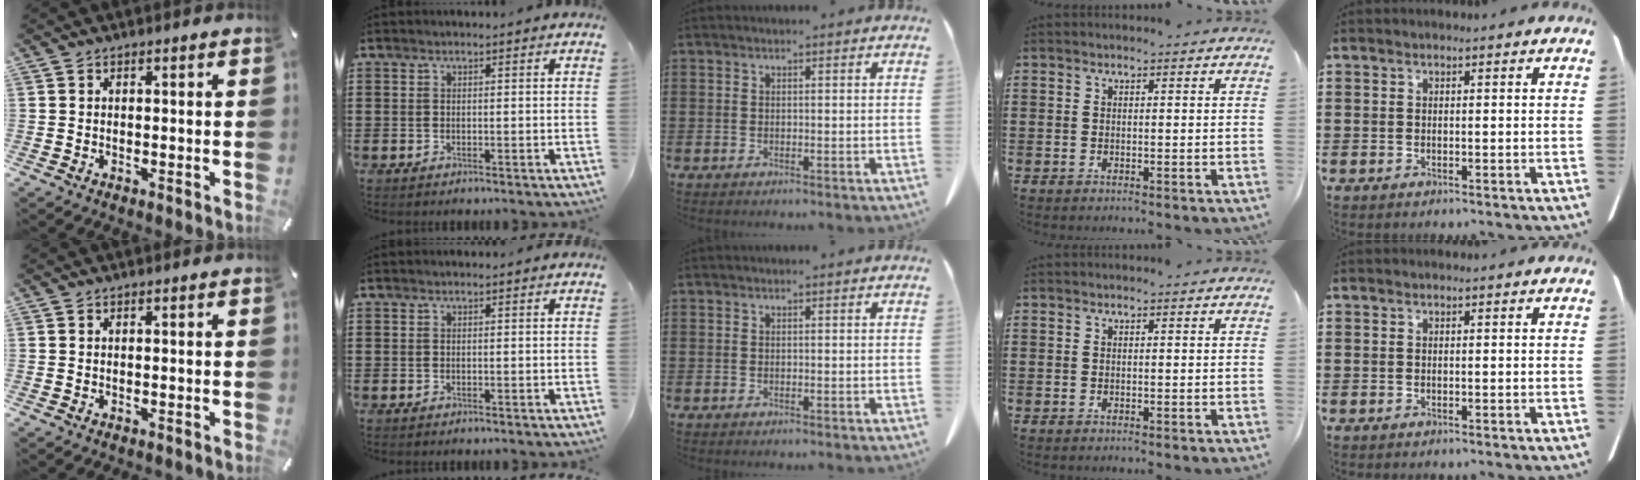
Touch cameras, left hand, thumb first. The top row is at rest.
{}